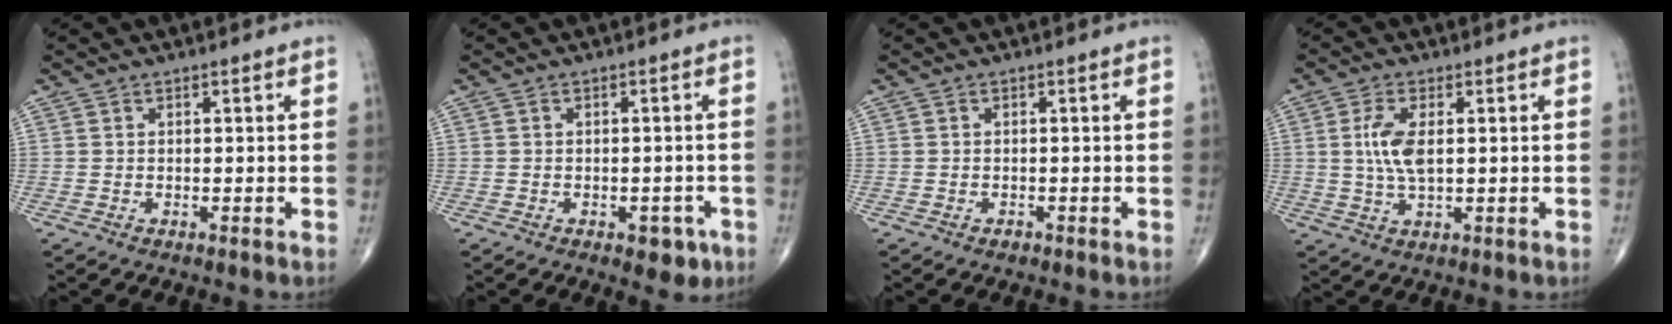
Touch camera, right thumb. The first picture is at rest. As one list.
[{"total": 4.3, "force": [-2.1, 2.4, 2.8], "torque": [-0.016, 0.007, -0.022]}, {"total": 0.7, "force": [-0.5, 0.5, 0.3], "torque": [-0.003, 0.001, -0.009]}, {"total": 6.4, "force": [0.9, 2.7, 5.7], "torque": [-0.126, -0.003, 0.017]}]